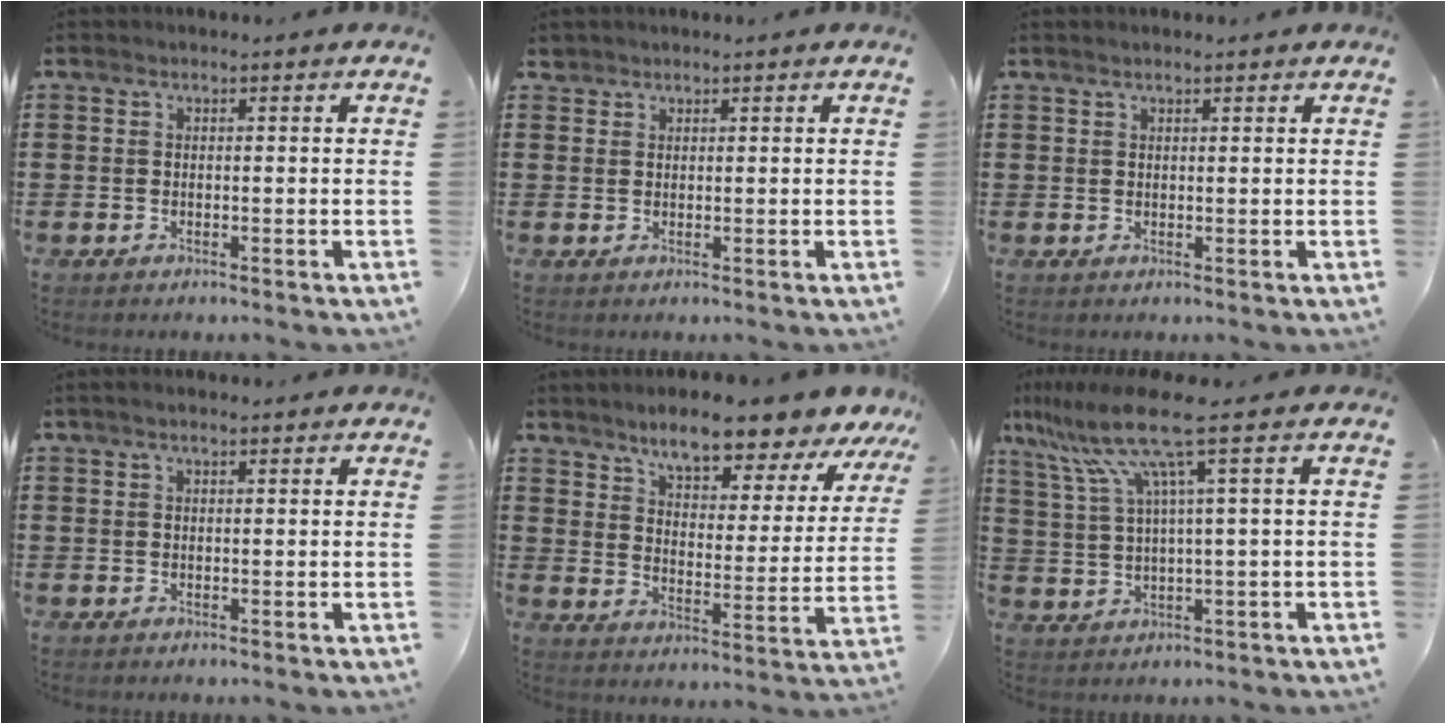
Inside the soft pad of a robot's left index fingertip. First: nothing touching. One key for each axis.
{"total": 1.4, "fx": 1.2, "fy": 0.7, "fz": 0.2, "tx": -0.008, "ty": 0.002, "tz": 0.024}
{"total": 1.0, "fx": 0.8, "fy": 0.2, "fz": 0.6, "tx": -0.012, "ty": 0.002, "tz": 0.015}
{"total": 1.3, "fx": 0.8, "fy": 0.3, "fz": 0.9, "tx": -0.019, "ty": 0.002, "tz": 0.015}
{"total": 8.4, "fx": 7.6, "fy": 1.1, "fz": 3.3, "tx": -0.081, "ty": -0.044, "tz": 0.130}
{"total": 10.7, "fx": 5.3, "fy": 0.5, "fz": 9.3, "tx": -0.224, "ty": -0.023, "tz": 0.078}